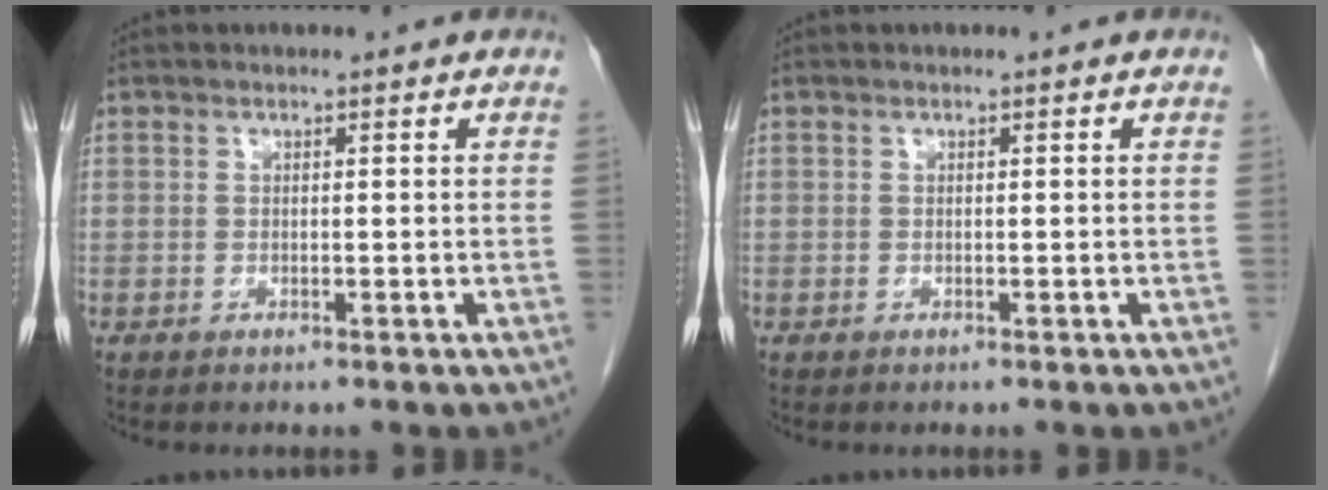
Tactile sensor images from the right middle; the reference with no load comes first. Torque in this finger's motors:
{"motor_torque": [0.08, -0.03, 0.00, 0.00]}